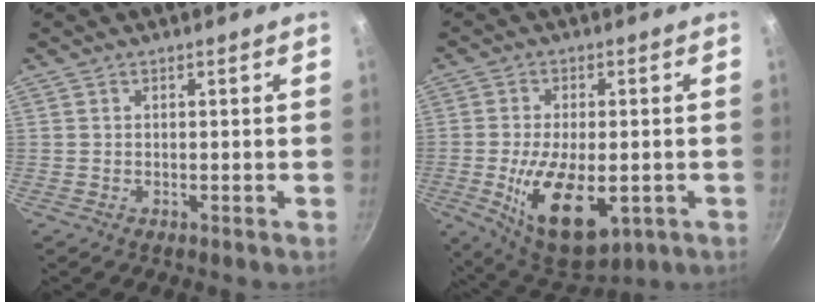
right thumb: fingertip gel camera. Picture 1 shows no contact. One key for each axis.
{"total": 14.7, "fx": -3.6, "fy": 7.3, "fz": 12.3, "tx": -0.203, "ty": -0.010, "tz": -0.038}